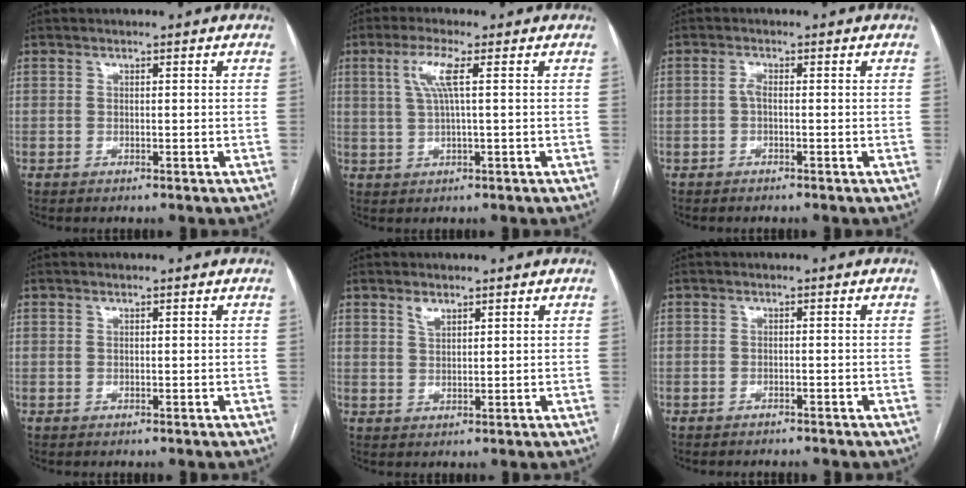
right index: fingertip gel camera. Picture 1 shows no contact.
{"total": 4.9, "force": [1.4, 0.3, 4.7], "torque": [-0.102, 0.008, 0.032]}
{"total": 1.2, "force": [-0.4, 0.5, 1.1], "torque": [-0.022, 0.005, -0.010]}
{"total": 0.0}
{"total": 2.2, "force": [1.5, 1.1, 1.1], "torque": [-0.024, 0.001, 0.034]}
{"total": 2.8, "force": [-2.5, 1.1, 0.8], "torque": [-0.014, -0.002, -0.025]}